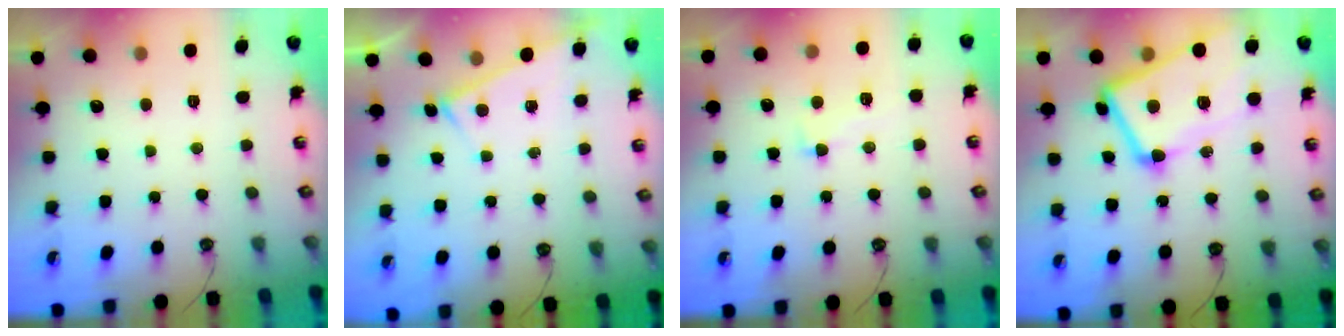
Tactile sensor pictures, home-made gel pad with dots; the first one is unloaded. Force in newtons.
{"total": 5.7, "press": 5.7, "slide": 0.2}
{"total": 1.3, "press": 0.3, "slide": 1.3}
{"total": 11.9, "press": 11.6, "slide": 2.3}